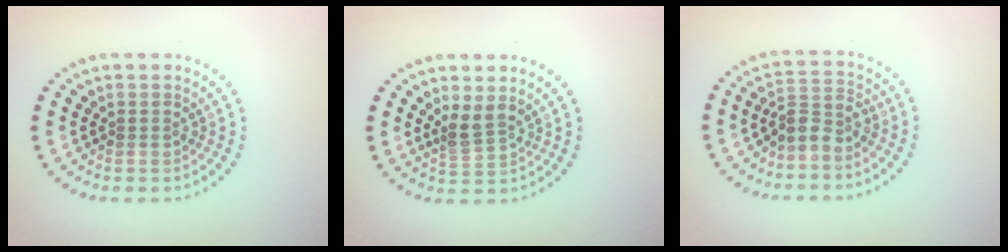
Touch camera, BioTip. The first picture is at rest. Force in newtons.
{"total": 2.2, "press": 1.7, "slide": 1.4}
{"total": 2.6, "press": 2.0, "slide": 1.6}